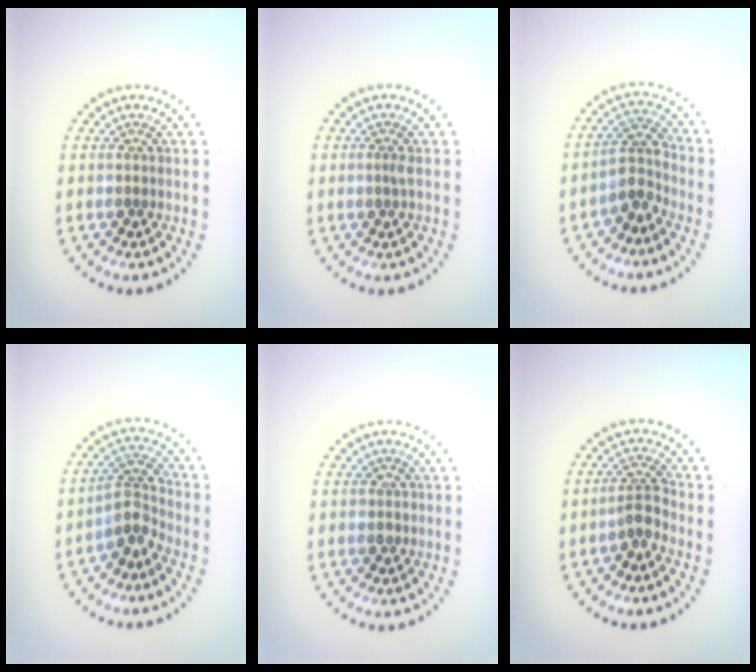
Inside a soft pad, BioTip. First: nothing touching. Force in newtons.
{"total": 0.7, "press": 0.4, "slide": 0.6}
{"total": 2.7, "press": 2.2, "slide": 1.6}
{"total": 2.8, "press": 2.2, "slide": 1.7}
{"total": 1.0, "press": 0.9, "slide": 0.4}
{"total": 2.2, "press": 1.9, "slide": 1.3}